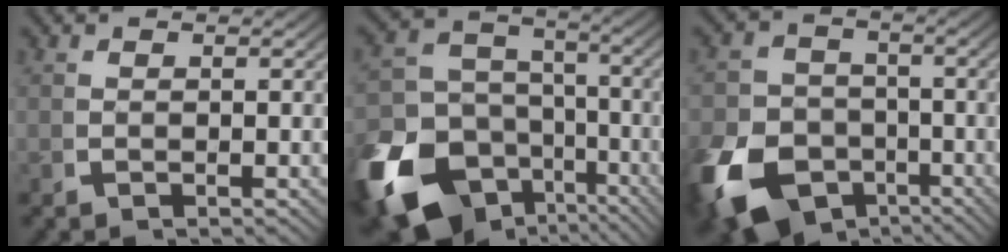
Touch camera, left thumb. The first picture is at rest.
{"total": 16.0, "force": [-6.0, 11.5, 9.4], "torque": [-0.186, -0.071, -0.080]}
{"total": 14.8, "force": [-6.6, 11.6, 6.3], "torque": [-0.133, -0.067, -0.097]}